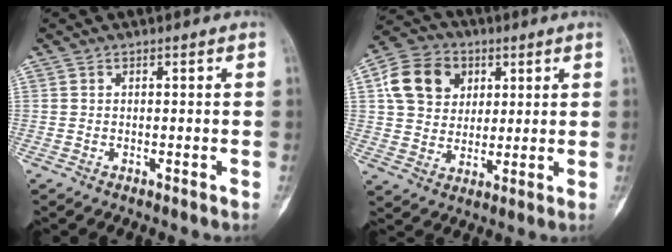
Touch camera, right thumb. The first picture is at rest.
{"total": 12.5, "force": [3.8, 10.3, 6.0], "torque": [-0.087, -0.001, 0.064]}